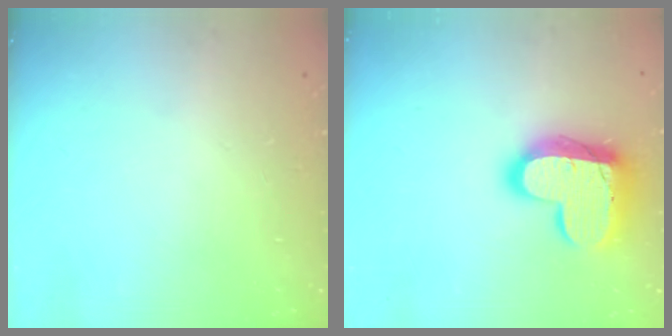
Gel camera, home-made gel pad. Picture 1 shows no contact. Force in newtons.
{"total": 18.5, "press": 18.5, "slide": 1.4}